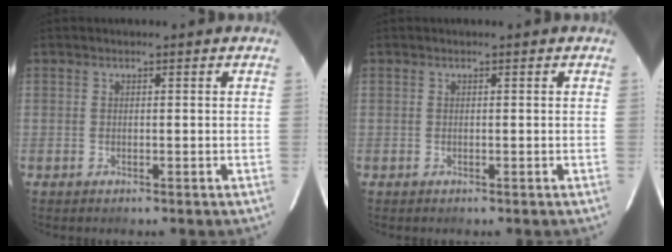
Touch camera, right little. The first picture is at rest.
{"total": 0.0}